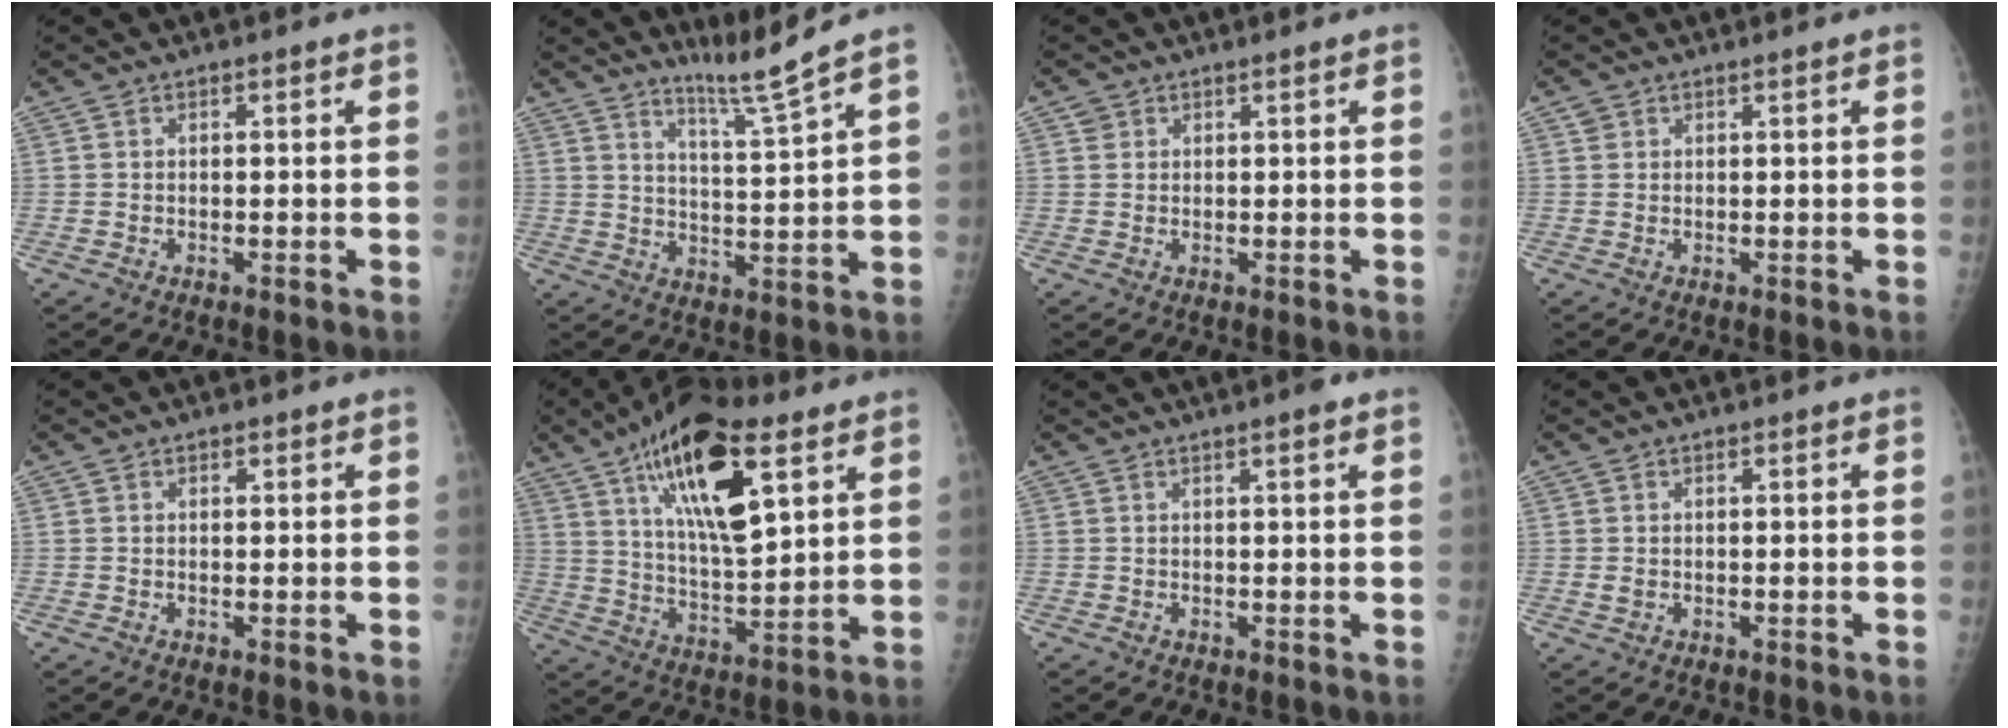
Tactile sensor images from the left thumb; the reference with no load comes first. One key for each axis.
{"total": 6.1, "fx": 5.2, "fy": -2.0, "fz": 2.5, "tx": -0.045, "ty": -0.061, "tz": 0.100}
{"total": 1.3, "fx": 0.6, "fy": 1.1, "fz": 0.0, "tx": 0.016, "ty": 0.000, "tz": 0.006}
{"total": 1.0, "fx": 0.6, "fy": 0.9, "fz": 0.1, "tx": 0.013, "ty": 0.000, "tz": 0.006}
{"total": 1.2, "fx": 0.5, "fy": 0.9, "fz": 0.5, "tx": 0.004, "ty": 0.000, "tz": 0.004}
{"total": 20.3, "fx": 9.7, "fy": 7.9, "fz": 16.1, "tx": -0.248, "ty": -0.035, "tz": 0.166}
{"total": 2.0, "fx": 1.2, "fy": 0.2, "fz": 1.6, "tx": -0.023, "ty": 0.000, "tz": 0.014}
{"total": 1.5, "fx": 0.1, "fy": 1.2, "fz": 0.8, "tx": -0.011, "ty": 0.000, "tz": 0.005}